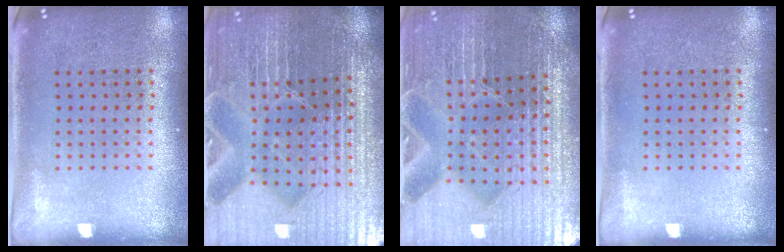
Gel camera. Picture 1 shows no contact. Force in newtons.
{"total": 5.5, "press": 5.2, "slide": 1.9}
{"total": 4.9, "press": 4.7, "slide": 1.4}
{"total": 0.0}